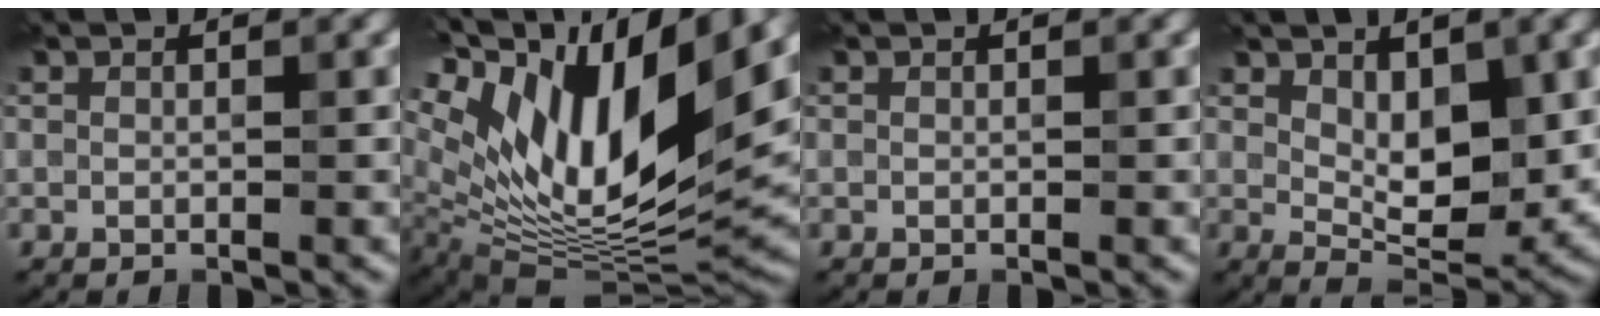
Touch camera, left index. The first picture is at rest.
{"total": 16.3, "force": [6.6, 6.3, 13.5], "torque": [-0.252, 0.017, 0.117]}
{"total": 0.0}
{"total": 6.1, "force": [1.3, 2.9, 5.2], "torque": [-0.087, -0.011, 0.028]}